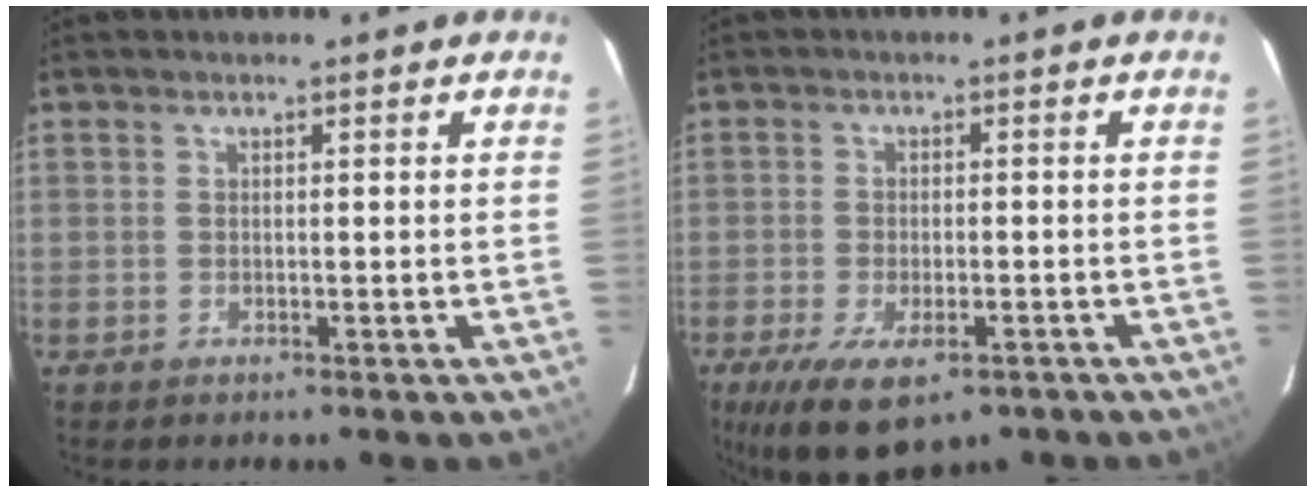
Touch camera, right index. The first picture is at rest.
{"total": 11.0, "force": [-6.8, 4.6, 7.3], "torque": [-0.157, -0.037, -0.106]}